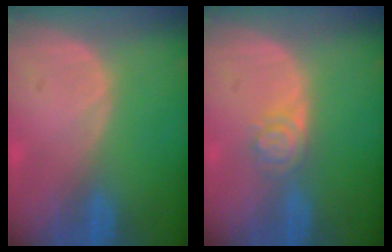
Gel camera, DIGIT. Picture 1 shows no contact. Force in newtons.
{"total": 3.9, "press": 3.4, "slide": 1.9}